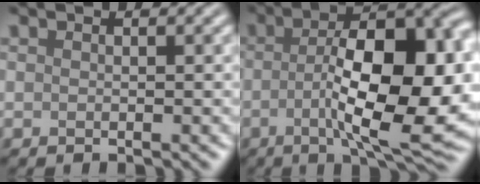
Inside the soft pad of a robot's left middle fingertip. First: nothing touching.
{"total": 13.2, "force": [-1.6, 4.4, 12.3], "torque": [-0.182, -0.003, -0.029]}